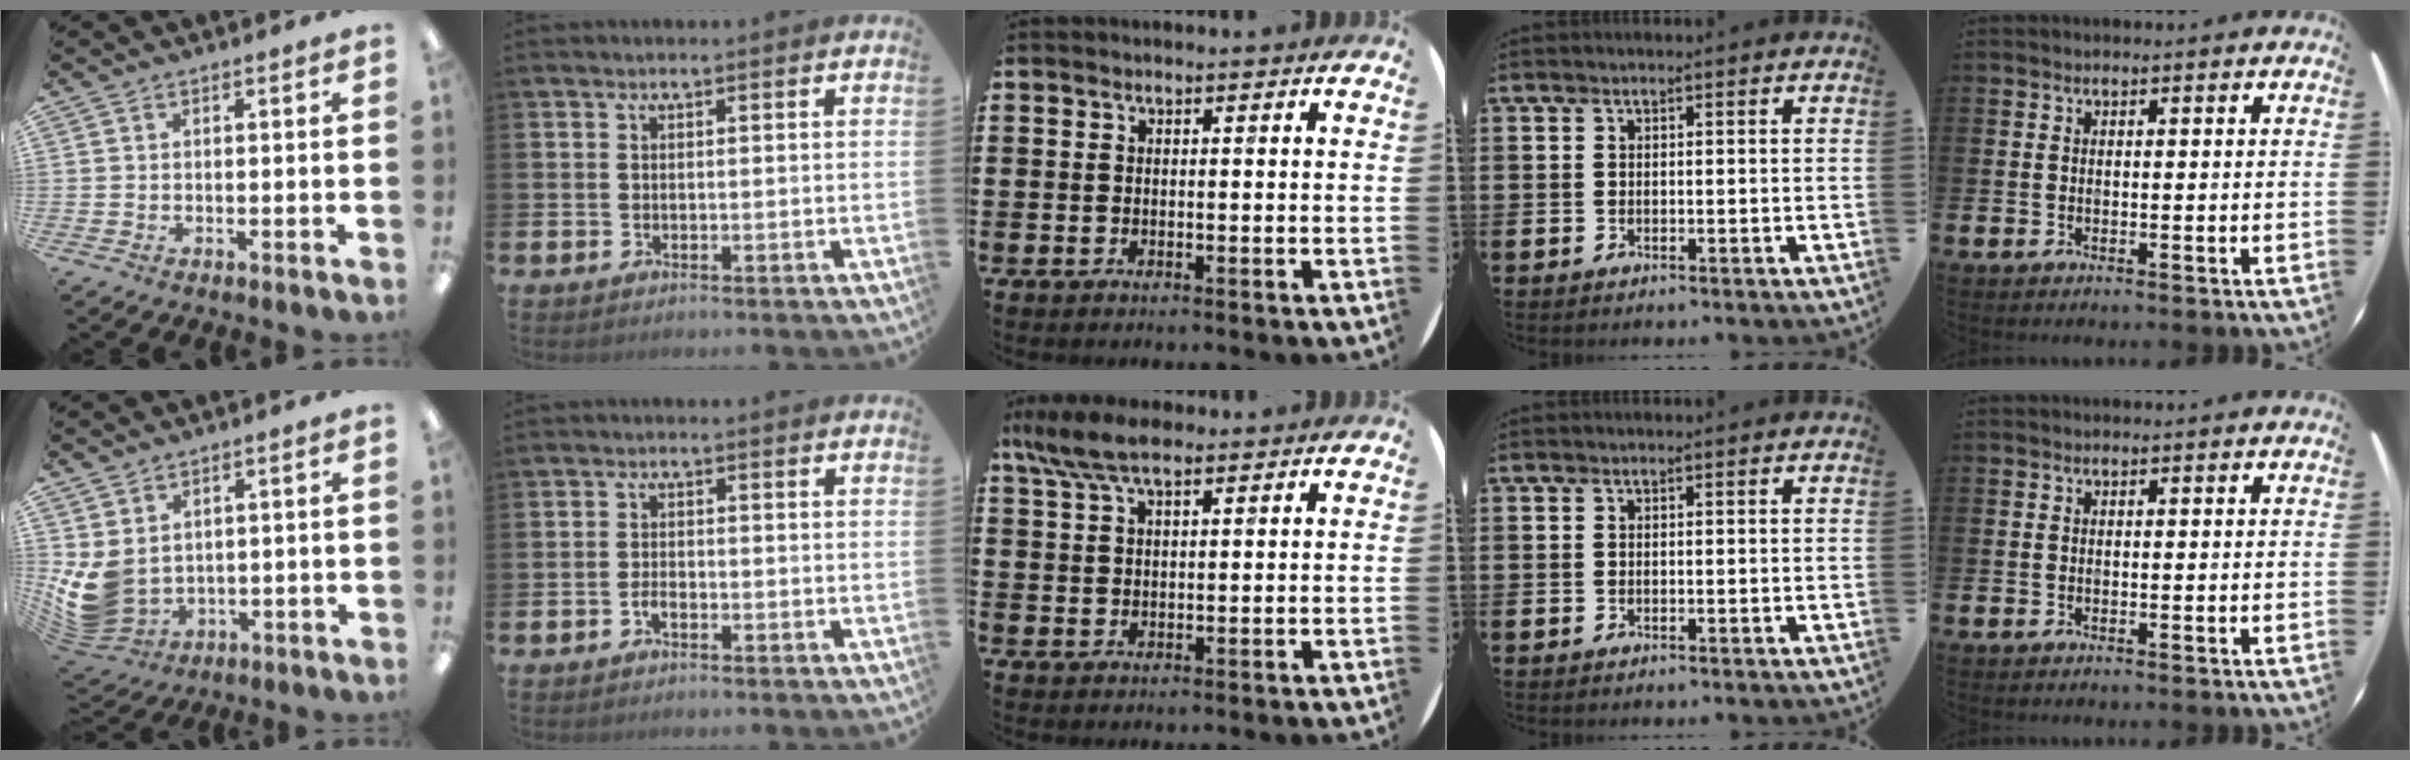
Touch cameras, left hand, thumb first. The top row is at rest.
{"thumb": {"total": 8.2, "force": [1.5, 6.4, 4.8], "torque": [-0.130, -0.018, 0.033]}, "index": {"total": 1.4, "force": [-0.8, 0.7, 0.9], "torque": [-0.024, 0.003, -0.015]}, "middle": {"total": 6.3, "force": [4.8, 2.0, 3.6], "torque": [-0.082, -0.002, 0.088]}}